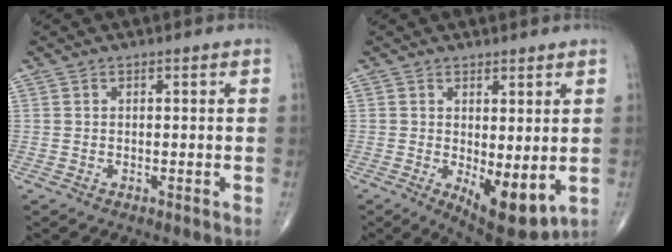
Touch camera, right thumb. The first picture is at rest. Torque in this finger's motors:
{"motor_torque": [1.12, 1.48, 0.54, -0.14, 0.29]}